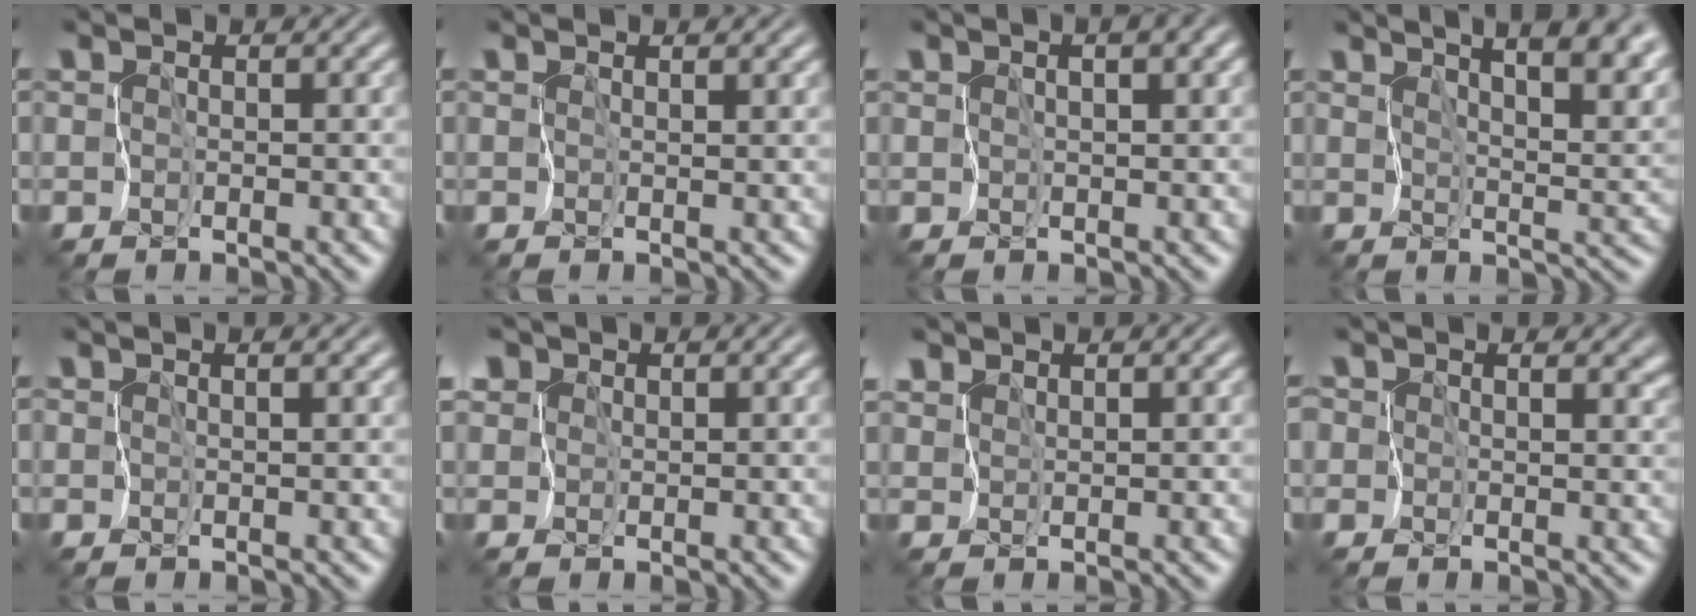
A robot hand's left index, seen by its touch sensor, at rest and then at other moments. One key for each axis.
{"total": 0.9, "fx": 0.7, "fy": 0.0, "fz": 0.6, "tx": -0.010, "ty": 0.002, "tz": 0.017}
{"total": 2.9, "fx": 1.3, "fy": 1.3, "fz": 2.3, "tx": -0.030, "ty": 0.008, "tz": 0.020}
{"total": 11.9, "fx": 7.6, "fy": 4.4, "fz": 8.0, "tx": -0.110, "ty": 0.032, "tz": 0.102}
{"total": 1.3, "fx": 0.9, "fy": 0.2, "fz": 0.8, "tx": -0.010, "ty": 0.005, "tz": 0.012}
{"total": 3.5, "fx": 2.0, "fy": 2.5, "fz": 1.4, "tx": -0.032, "ty": 0.018, "tz": 0.022}
{"total": 1.3, "fx": 1.2, "fy": 0.4, "fz": 0.2, "tx": -0.009, "ty": 0.004, "tz": 0.021}
{"total": 4.3, "fx": 2.3, "fy": 2.8, "fz": 2.4, "tx": -0.042, "ty": 0.012, "tz": 0.019}